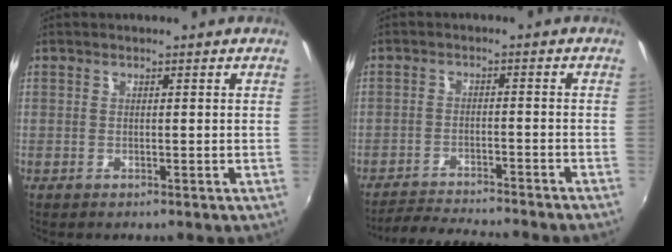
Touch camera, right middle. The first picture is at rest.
{"total": 9.6, "force": [-8.9, -0.1, 3.5], "torque": [-0.086, -0.007, -0.139]}